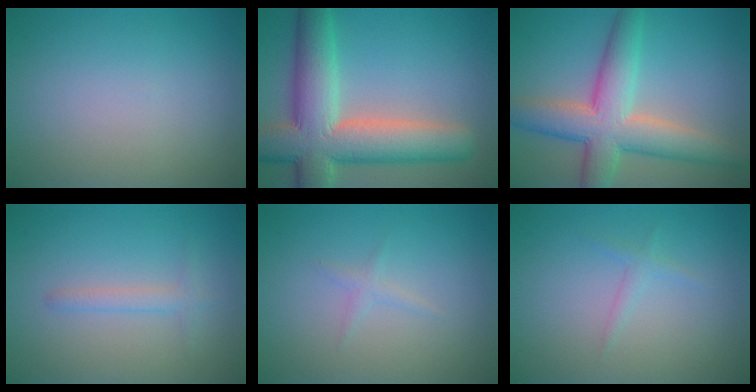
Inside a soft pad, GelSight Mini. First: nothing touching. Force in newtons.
{"total": 11.0, "press": 11.0, "slide": 0.8}
{"total": 7.9, "press": 7.9, "slide": 0.6}
{"total": 1.4, "press": 1.4, "slide": 0.1}
{"total": 0.9, "press": 0.9, "slide": 0.0}
{"total": 0.9, "press": 0.9, "slide": 0.1}